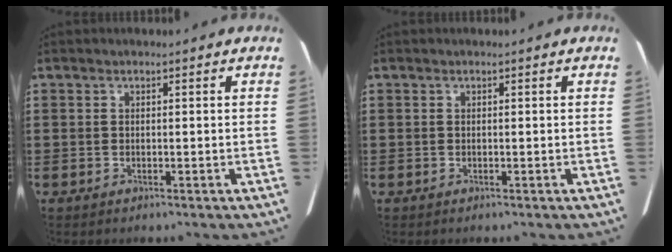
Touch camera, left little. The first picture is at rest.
{"total": 0.0}